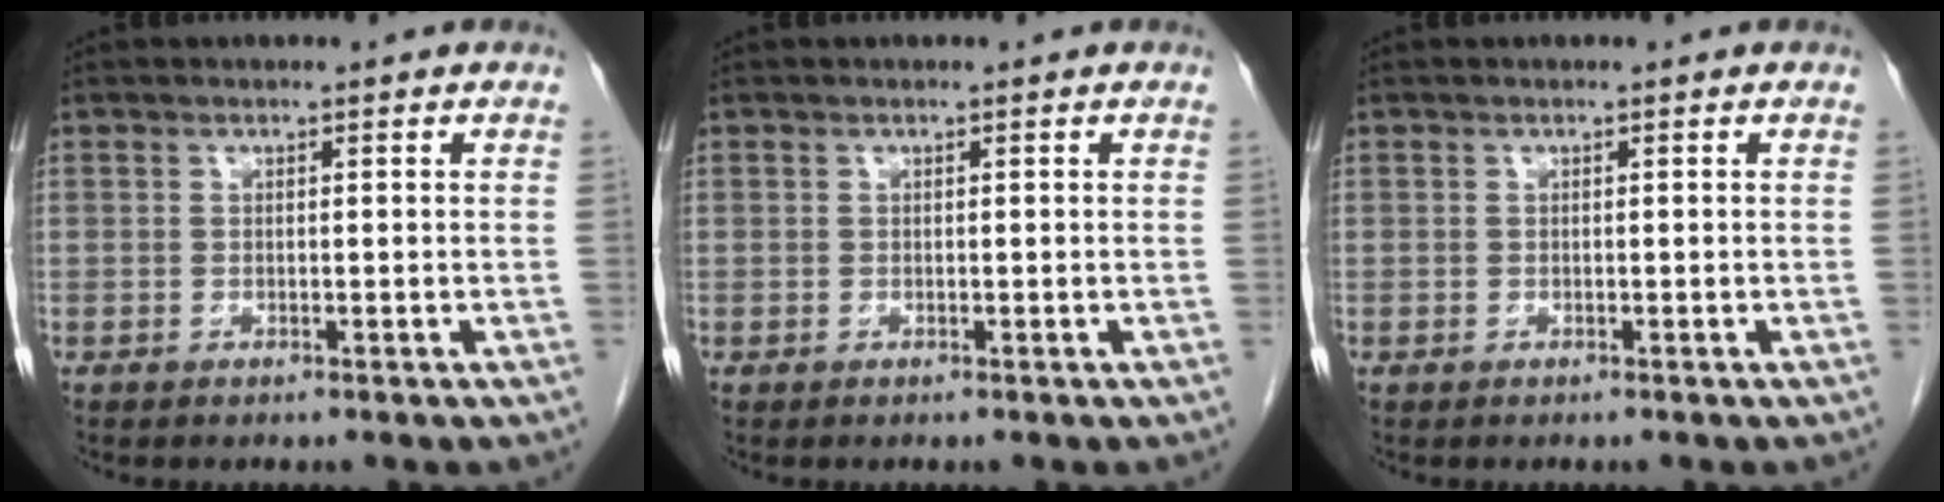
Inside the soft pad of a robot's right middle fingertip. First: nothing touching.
{"total": 0.0}
{"total": 0.0}